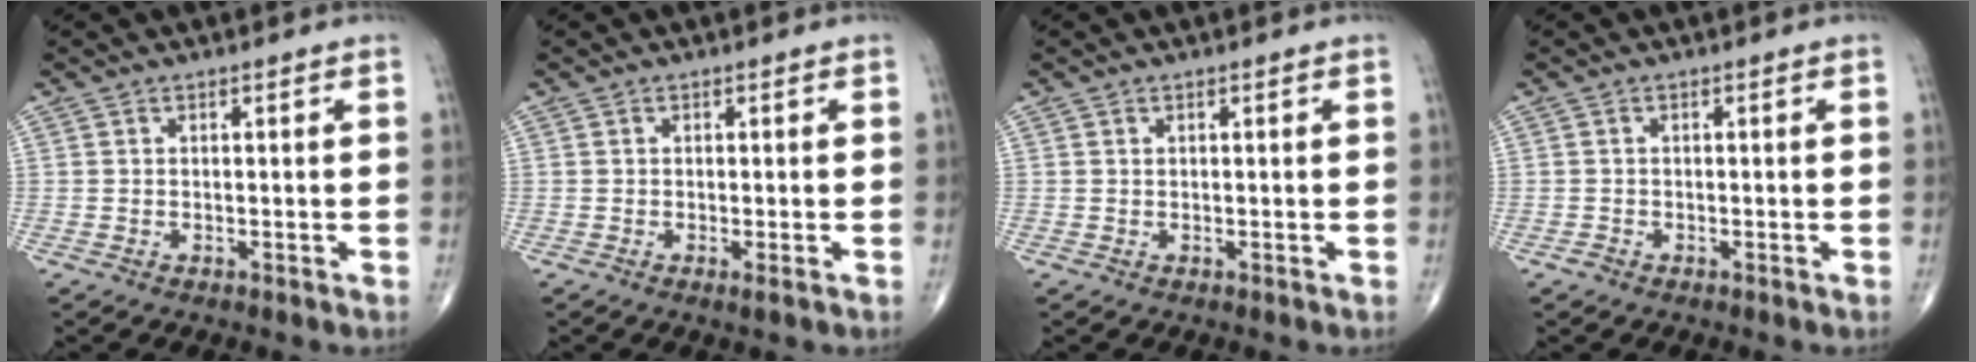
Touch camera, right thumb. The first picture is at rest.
{"total": 0.8, "force": [-0.3, 0.0, 0.8], "torque": [-0.017, -0.004, -0.006]}
{"total": 0.0}
{"total": 0.8, "force": [-0.5, 0.6, 0.2], "torque": [-0.002, 0.001, -0.014]}